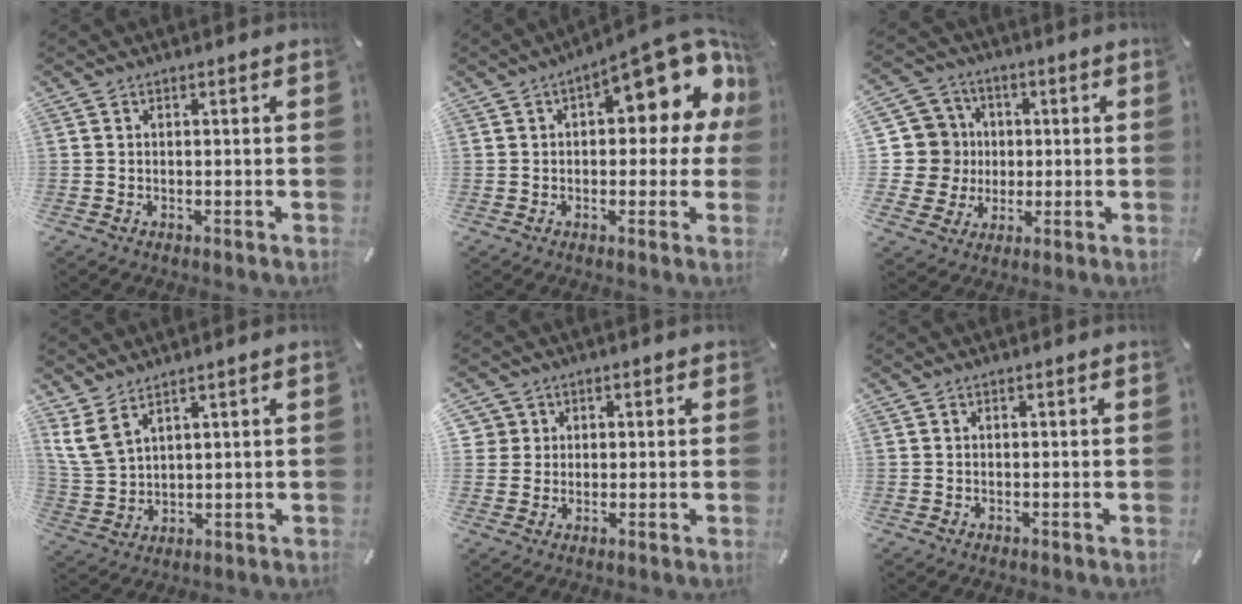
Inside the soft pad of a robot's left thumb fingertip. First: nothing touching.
{"total": 14.8, "force": [5.7, 6.3, 12.1], "torque": [-0.140, -0.041, 0.088]}
{"total": 13.5, "force": [0.0, 13.0, 3.6], "torque": [-0.076, 0.008, 0.006]}
{"total": 7.1, "force": [4.9, 3.5, 3.7], "torque": [-0.098, -0.017, 0.092]}
{"total": 4.8, "force": [1.2, 4.7, 0.5], "torque": [-0.008, 0.007, 0.022]}
{"total": 0.0}